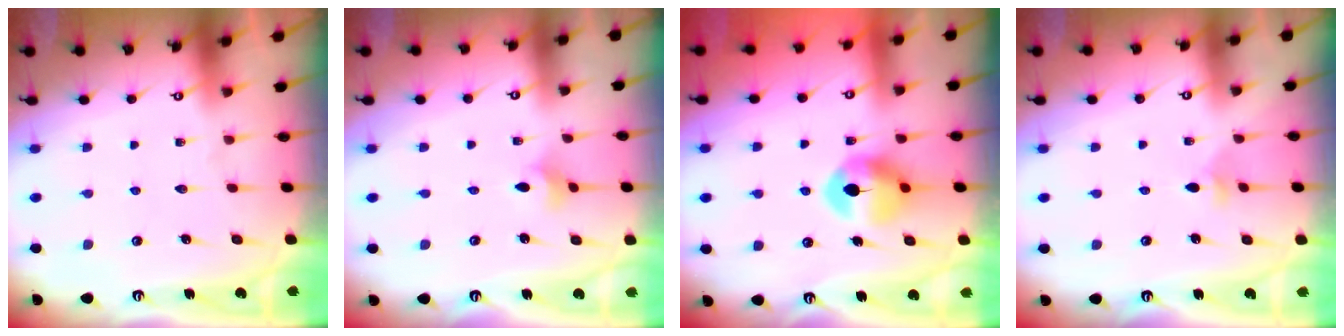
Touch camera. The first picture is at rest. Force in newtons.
{"total": 2.9, "press": 2.8, "slide": 0.6}
{"total": 9.8, "press": 9.8, "slide": 0.1}
{"total": 3.3, "press": 3.2, "slide": 0.8}